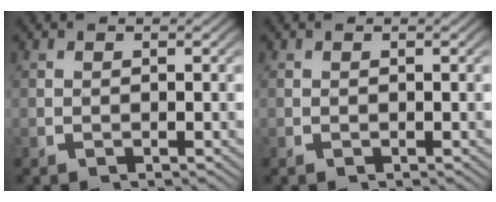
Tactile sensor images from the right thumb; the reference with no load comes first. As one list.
[{"total": 0.0}]